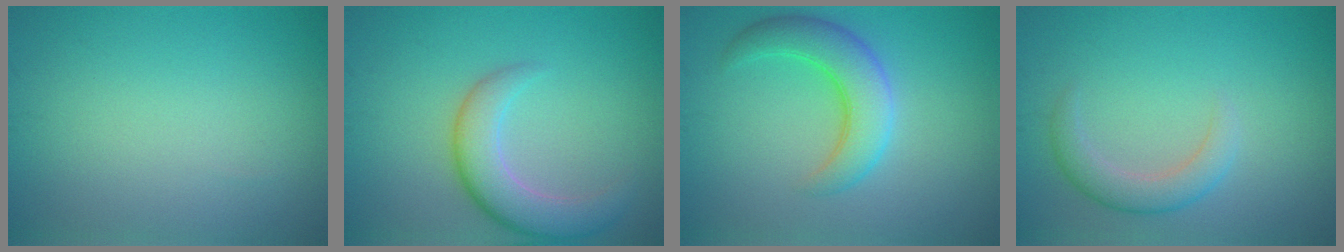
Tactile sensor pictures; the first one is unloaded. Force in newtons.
{"total": 4.9, "press": 4.8, "slide": 0.5}
{"total": 5.0, "press": 5.0, "slide": 0.2}
{"total": 2.8, "press": 2.8, "slide": 0.2}